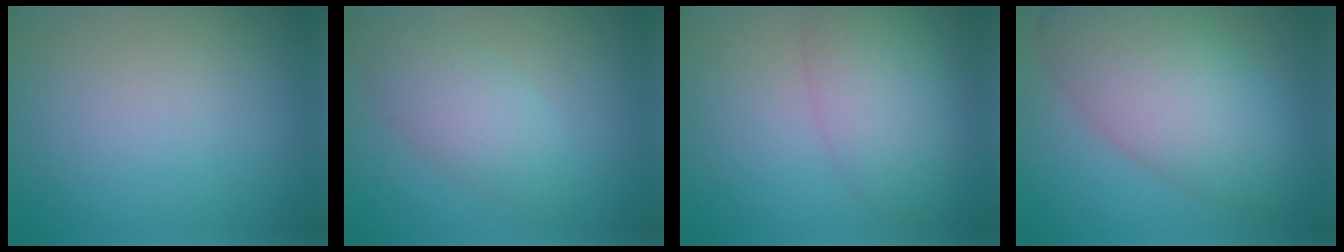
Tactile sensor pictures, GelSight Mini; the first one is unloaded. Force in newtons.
{"total": 3.8, "press": 3.7, "slide": 0.3}
{"total": 5.4, "press": 5.4, "slide": 0.3}
{"total": 9.1, "press": 9.1, "slide": 0.4}